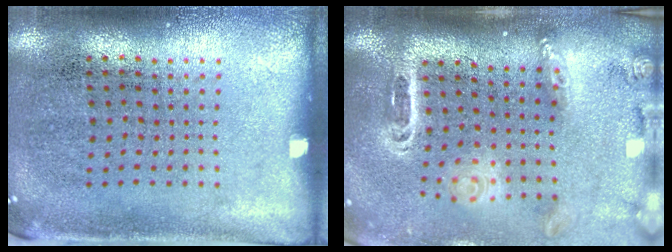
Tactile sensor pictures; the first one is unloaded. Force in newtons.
{"total": 2.6, "press": 1.8, "slide": 1.8}